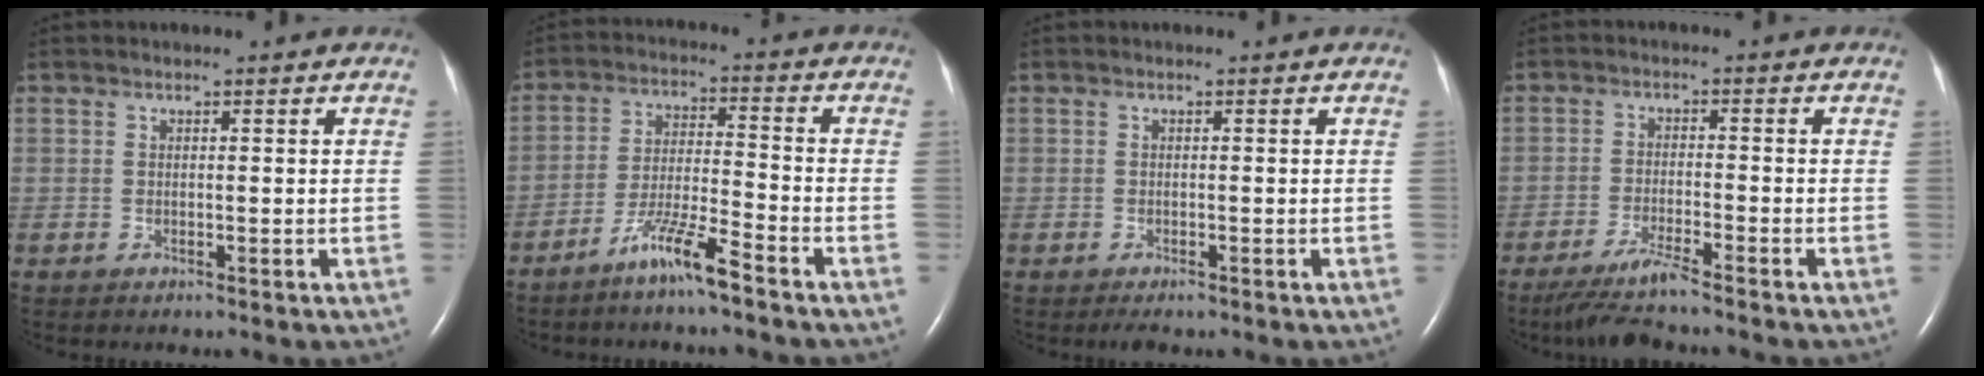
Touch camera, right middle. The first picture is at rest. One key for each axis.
{"total": 7.3, "fx": -5.4, "fy": -0.4, "fz": 4.8, "tx": -0.095, "ty": -0.016, "tz": -0.108}
{"total": 1.1, "fx": -0.9, "fy": 0.2, "fz": 0.7, "tx": -0.017, "ty": -0.005, "tz": -0.010}
{"total": 5.8, "fx": -4.9, "fy": -1.1, "fz": 2.8, "tx": -0.059, "ty": -0.027, "tz": -0.092}